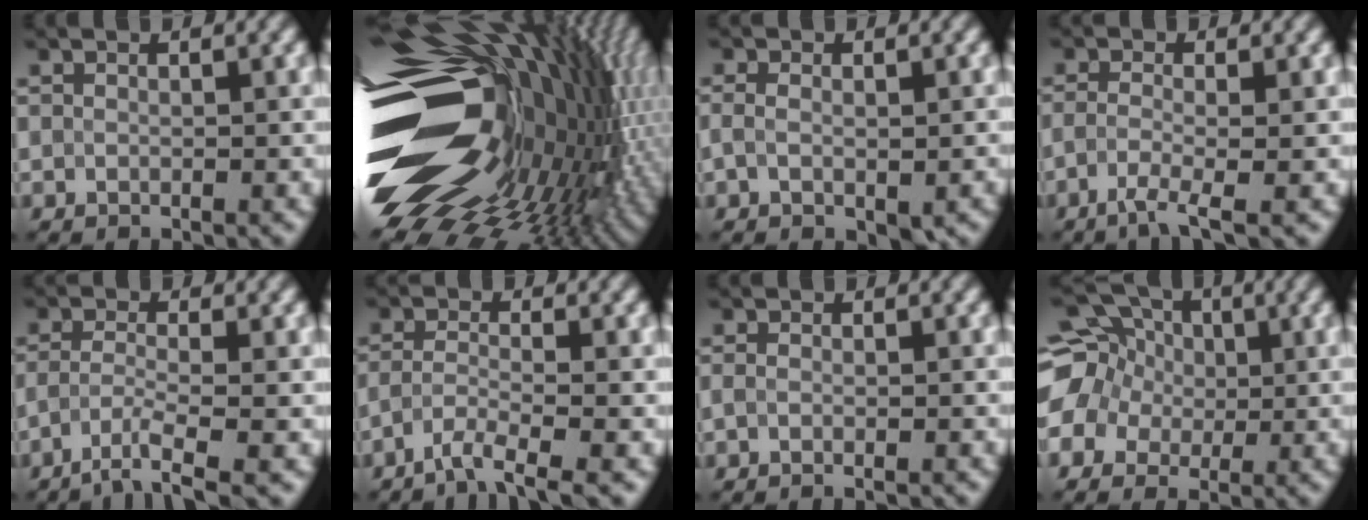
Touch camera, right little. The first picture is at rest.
{"total": 21.6, "force": [-2.8, 13.7, 16.4], "torque": [-0.277, -0.003, -0.057]}
{"total": 2.9, "force": [-1.4, 1.3, 2.1], "torque": [-0.038, -0.002, -0.012]}
{"total": 3.1, "force": [-2.1, 0.3, 2.2], "torque": [-0.035, 0.000, -0.049]}
{"total": 3.2, "force": [-2.5, 0.2, 2.0], "torque": [-0.031, 0.001, -0.054]}
{"total": 3.3, "force": [-2.8, 0.1, 1.7], "torque": [-0.027, 0.001, -0.061]}
{"total": 2.0, "force": [-1.4, 0.6, 1.3], "torque": [0.002, -0.001, -0.015]}
{"total": 11.0, "force": [2.1, 9.3, 5.5], "torque": [-0.136, 0.042, -0.004]}